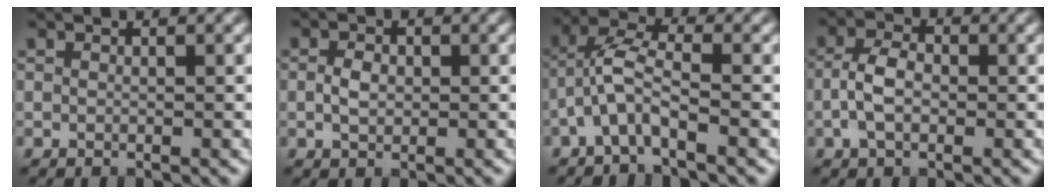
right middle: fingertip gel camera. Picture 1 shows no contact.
{"total": 1.9, "force": [-0.2, 1.3, 1.4], "torque": [-0.028, 0.003, -0.005]}
{"total": 3.3, "force": [-1.6, 0.8, 2.8], "torque": [-0.064, 0.016, -0.043]}
{"total": 3.4, "force": [-0.9, 1.9, 2.6], "torque": [-0.051, 0.008, -0.021]}